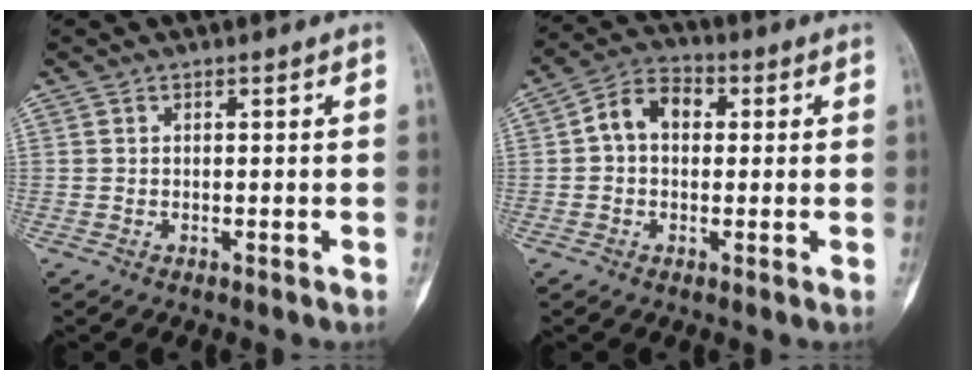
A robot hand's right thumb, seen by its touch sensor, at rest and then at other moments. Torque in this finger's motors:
{"motor_torque": [-0.32, 0.76, 0.14, -0.12, 0.04]}